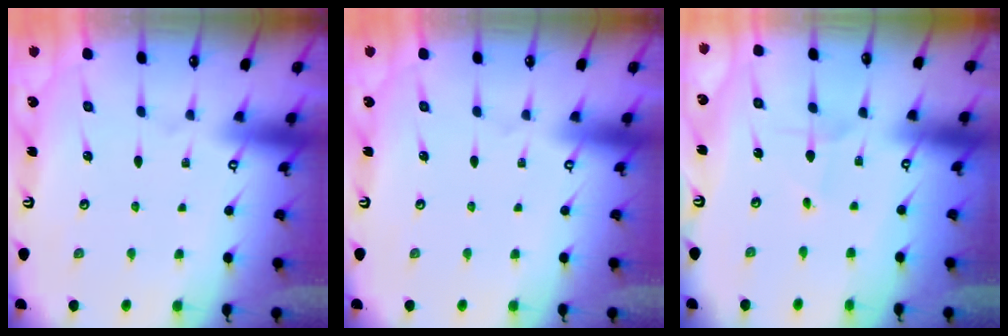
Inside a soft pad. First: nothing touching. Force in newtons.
{"total": 0.0}
{"total": 0.7, "press": 0.7, "slide": 0.0}